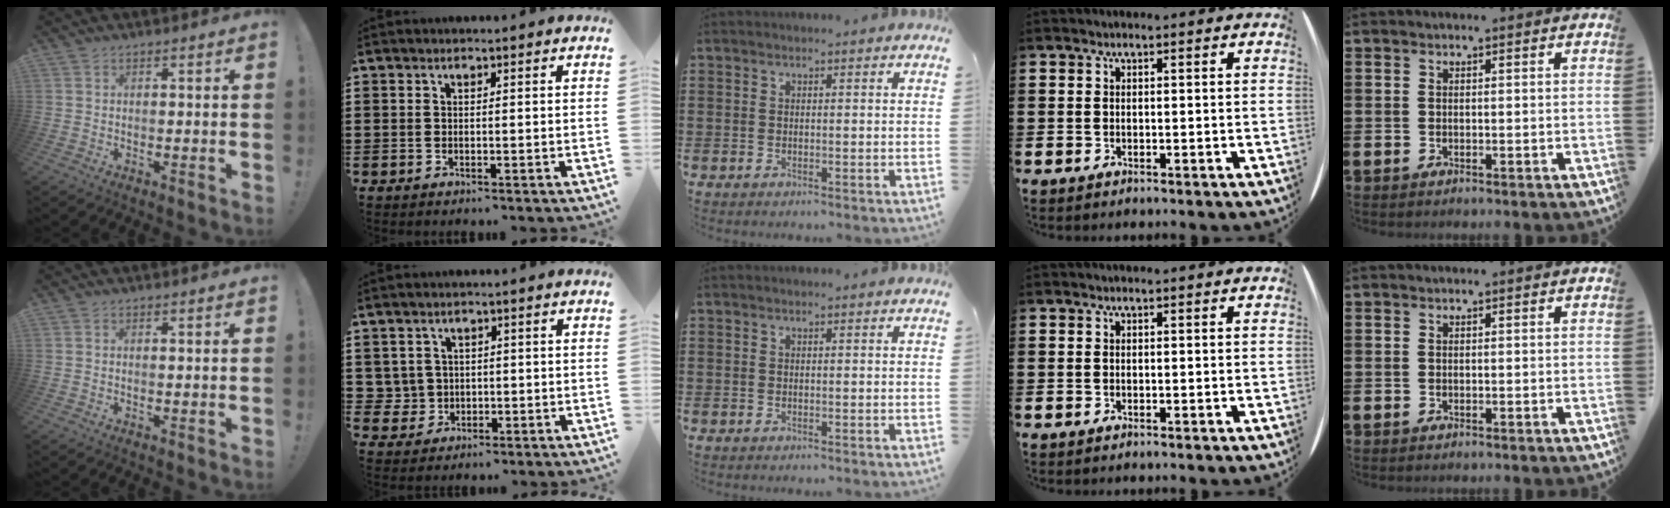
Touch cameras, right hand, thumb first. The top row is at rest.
{"thumb": {"total": 0.5, "force": [0.1, -0.2, 0.5], "torque": [-0.001, -0.003, 0.000]}, "index": {"total": 2.6, "force": [0.0, 2.6, 0.2], "torque": [-0.019, 0.008, -0.001]}}